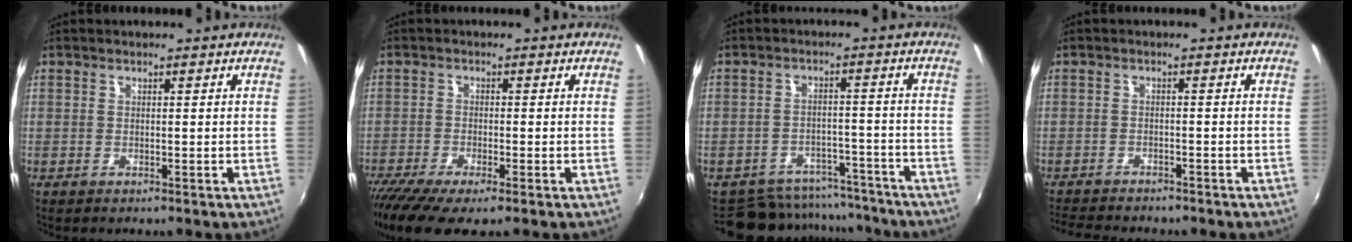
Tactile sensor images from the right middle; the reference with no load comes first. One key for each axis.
{"total": 10.2, "fx": -7.3, "fy": 2.0, "fz": 6.8, "tx": -0.157, "ty": -0.052, "tz": -0.130}
{"total": 13.2, "fx": -11.8, "fy": 5.5, "fz": 2.6, "tx": -0.063, "ty": 0.027, "tz": -0.151}
{"total": 8.1, "fx": -7.4, "fy": 2.0, "fz": 2.7, "tx": -0.076, "ty": -0.019, "tz": -0.115}